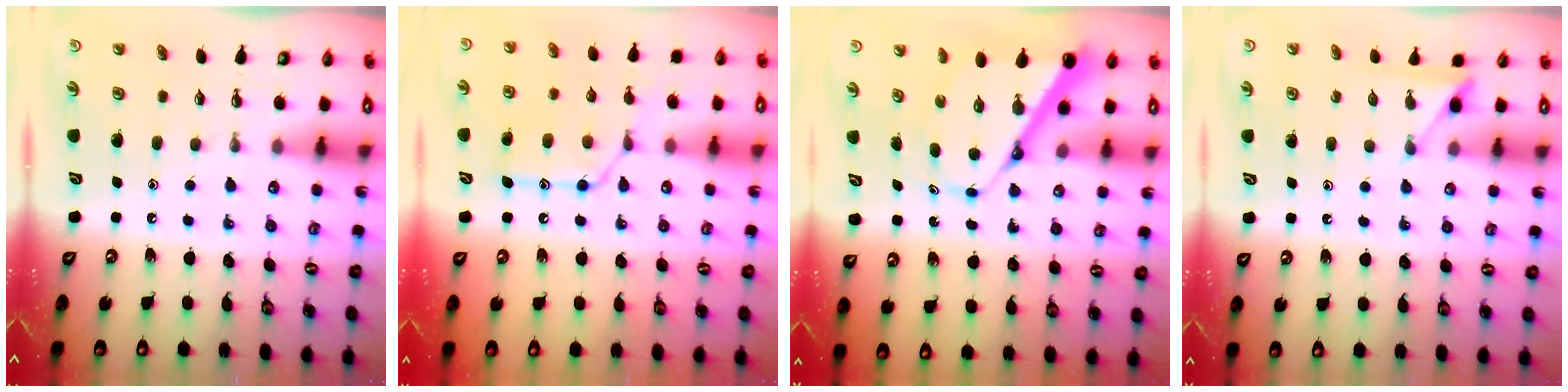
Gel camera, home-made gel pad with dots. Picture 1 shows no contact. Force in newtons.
{"total": 15.0, "press": 15.0, "slide": 1.1}
{"total": 9.6, "press": 9.6, "slide": 0.9}
{"total": 5.2, "press": 5.1, "slide": 0.5}